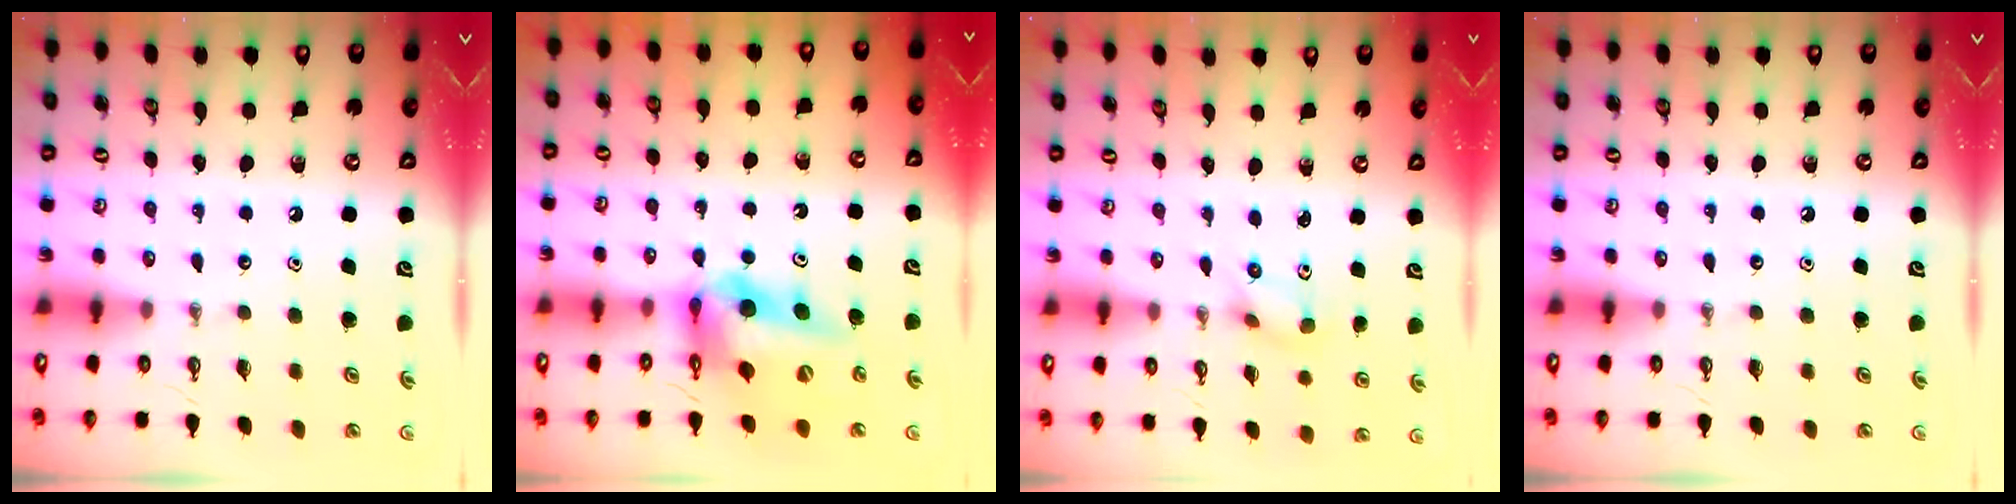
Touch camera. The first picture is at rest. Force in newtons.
{"total": 14.2, "press": 14.0, "slide": 2.2}
{"total": 1.9, "press": 1.7, "slide": 0.7}
{"total": 0.0}